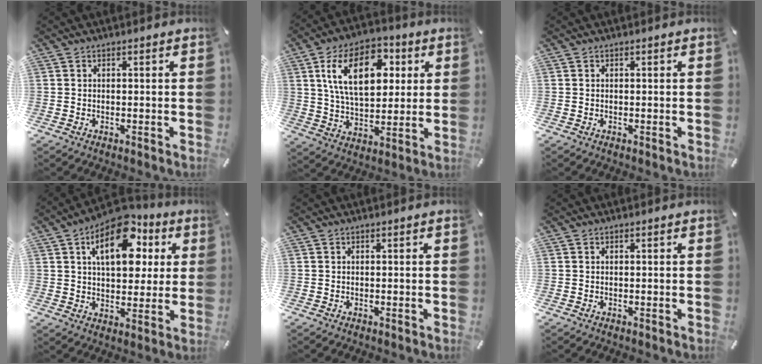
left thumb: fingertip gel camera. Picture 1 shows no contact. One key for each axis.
{"total": 17.4, "fx": 5.7, "fy": 10.5, "fz": 12.6, "tx": -0.218, "ty": 0.006, "tz": 0.095}
{"total": 0.0}
{"total": 16.5, "fx": 6.5, "fy": 9.7, "fz": 11.6, "tx": -0.167, "ty": -0.016, "tz": 0.108}
{"total": 0.0}
{"total": 0.0}